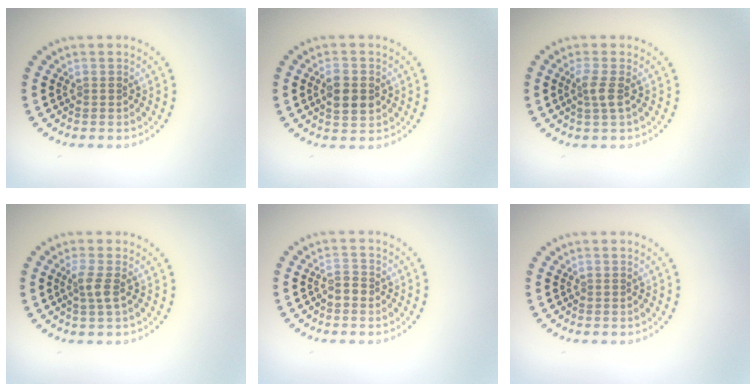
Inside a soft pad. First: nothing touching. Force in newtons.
{"total": 3.2, "press": 3.2, "slide": 0.2}
{"total": 1.7, "press": 1.4, "slide": 1.0}
{"total": 1.7, "press": 1.4, "slide": 1.0}
{"total": 1.2, "press": 1.2, "slide": 0.4}
{"total": 0.0}